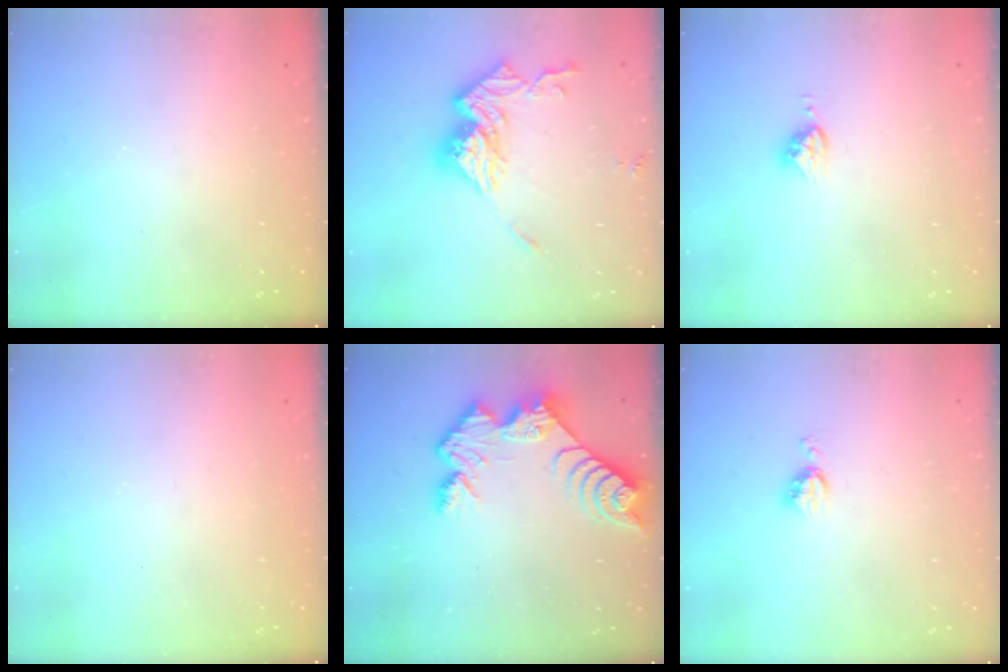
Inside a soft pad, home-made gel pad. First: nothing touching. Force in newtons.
{"total": 15.8, "press": 15.7, "slide": 1.4}
{"total": 5.3, "press": 5.3, "slide": 0.3}
{"total": 0.0}
{"total": 11.3, "press": 11.3, "slide": 0.4}
{"total": 4.5, "press": 4.4, "slide": 0.5}